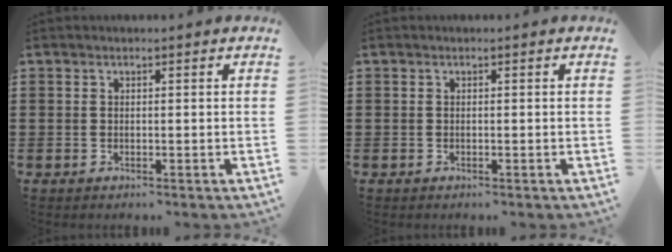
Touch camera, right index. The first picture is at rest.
{"total": 0.0}